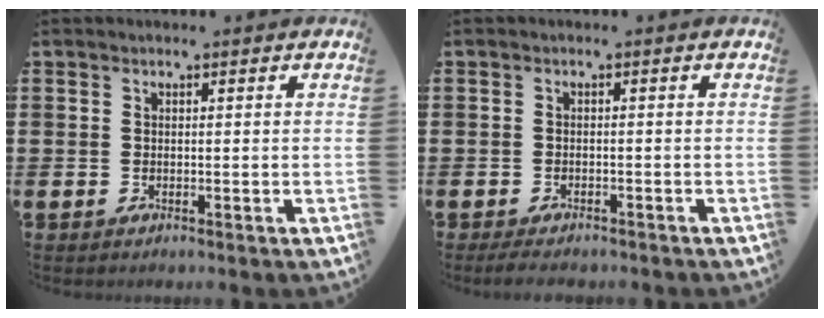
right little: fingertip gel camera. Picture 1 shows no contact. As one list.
[{"total": 1.3, "force": [-1.1, 0.2, 0.6], "torque": [-0.013, 0.001, -0.022]}]